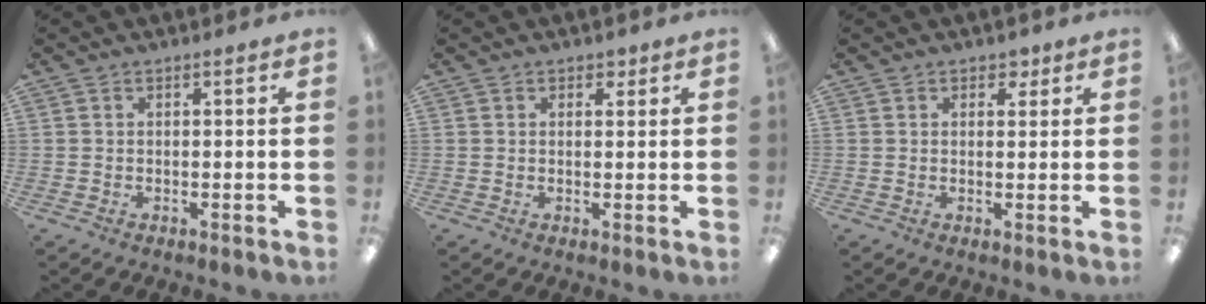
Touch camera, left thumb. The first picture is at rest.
{"total": 1.7, "force": [1.2, 1.1, 0.6], "torque": [0.004, -0.004, 0.017]}
{"total": 2.3, "force": [1.5, 1.5, 0.8], "torque": [-0.001, -0.004, 0.025]}